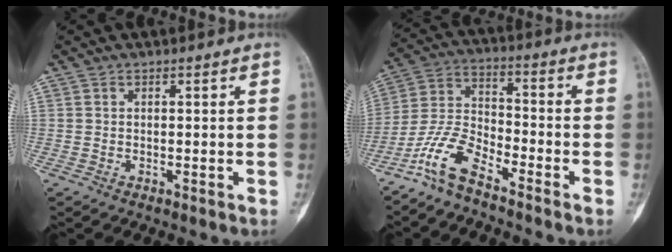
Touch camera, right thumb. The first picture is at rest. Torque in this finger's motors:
{"motor_torque": [0.20, 0.16, 0.95, -0.83, 0.12]}